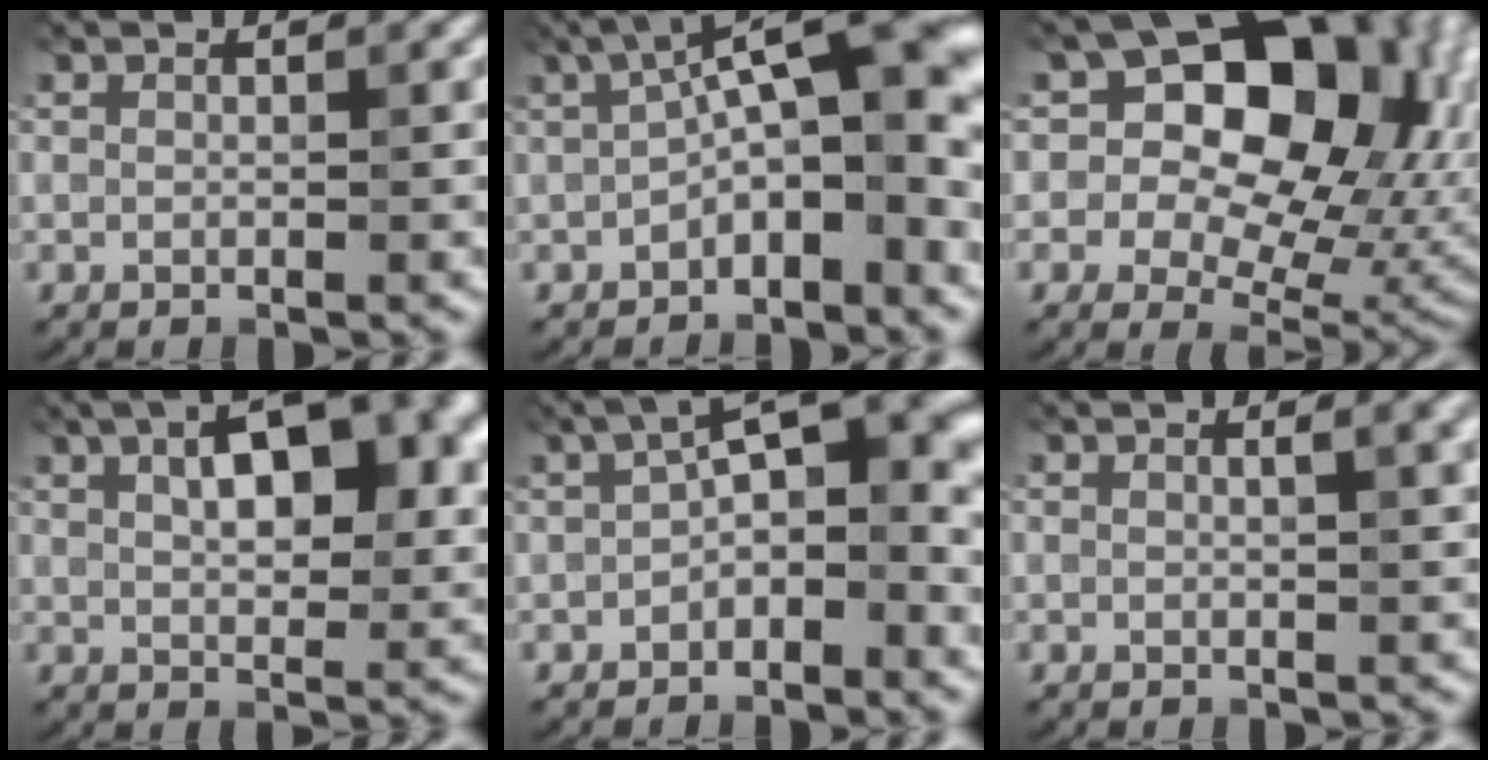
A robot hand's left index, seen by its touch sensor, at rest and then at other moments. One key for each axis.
{"total": 8.4, "fx": -1.1, "fy": 2.4, "fz": 7.9, "tx": -0.128, "ty": 0.026, "tz": 0.001}
{"total": 14.3, "fx": 3.2, "fy": 10.2, "fz": 9.4, "tx": -0.112, "ty": 0.029, "tz": 0.079}
{"total": 7.6, "fx": 2.1, "fy": 3.4, "fz": 6.5, "tx": -0.087, "ty": 0.023, "tz": 0.049}
{"total": 5.3, "fx": -0.5, "fy": 1.7, "fz": 5.0, "tx": -0.083, "ty": 0.023, "tz": 0.005}
{"total": 3.4, "fx": 1.3, "fy": 1.3, "fz": 2.9, "tx": -0.022, "ty": 0.028, "tz": 0.010}